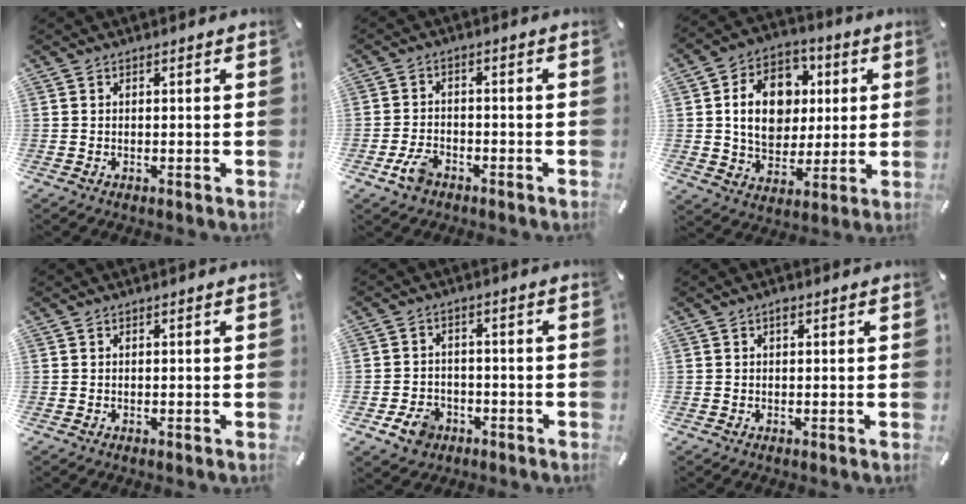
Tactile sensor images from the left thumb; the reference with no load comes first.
{"total": 5.3, "force": [-3.0, 3.2, 2.9], "torque": [-0.078, 0.007, -0.061]}
{"total": 15.1, "force": [2.1, 12.2, 8.5], "torque": [-0.146, 0.012, 0.042]}
{"total": 0.0}
{"total": 6.2, "force": [-3.0, 4.9, 2.4], "torque": [-0.048, 0.012, -0.057]}
{"total": 1.3, "force": [0.4, 0.7, 1.0], "torque": [-0.021, 0.005, 0.007]}